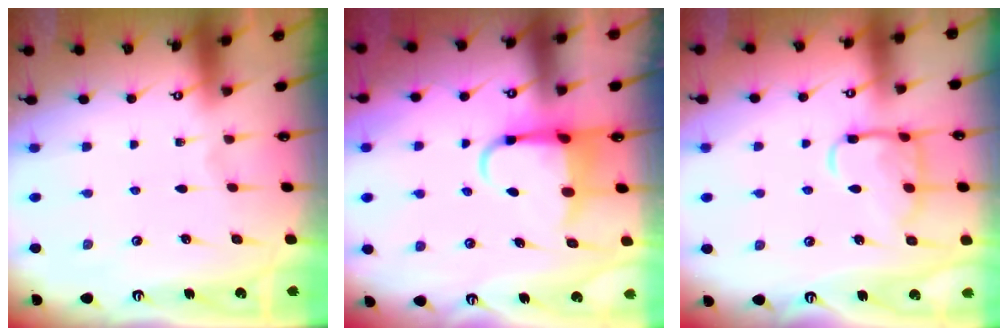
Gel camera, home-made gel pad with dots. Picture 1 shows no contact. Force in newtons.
{"total": 5.9, "press": 5.8, "slide": 1.0}
{"total": 13.8, "press": 13.8, "slide": 1.1}